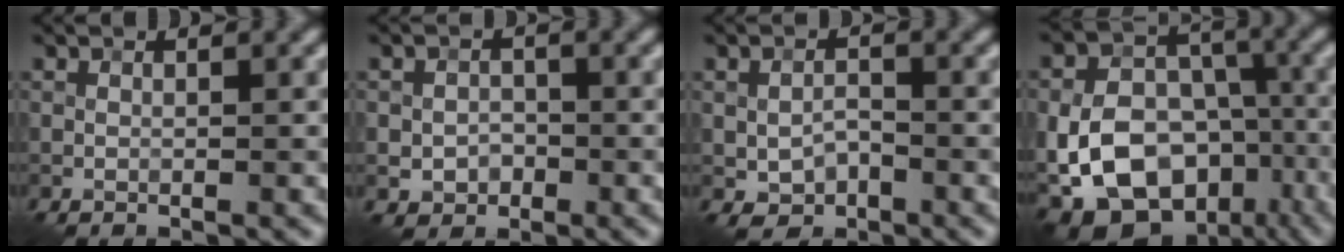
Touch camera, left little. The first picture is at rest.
{"total": 2.1, "force": [-0.8, 1.8, 0.9], "torque": [-0.012, -0.001, -0.017]}
{"total": 2.3, "force": [-1.0, 1.5, 1.4], "torque": [-0.025, 0.001, -0.015]}
{"total": 15.1, "force": [-5.5, 10.8, 9.0], "torque": [-0.164, -0.019, -0.090]}